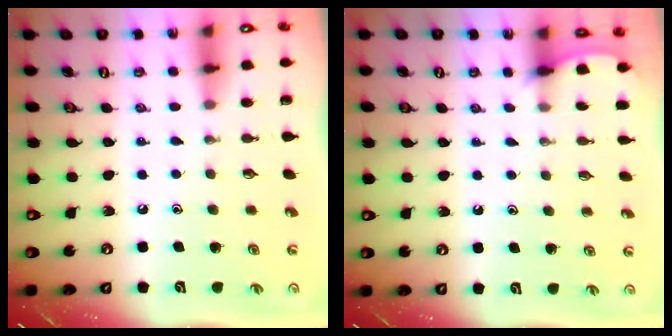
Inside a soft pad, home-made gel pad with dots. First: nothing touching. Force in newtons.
{"total": 2.6, "press": 2.6, "slide": 0.3}